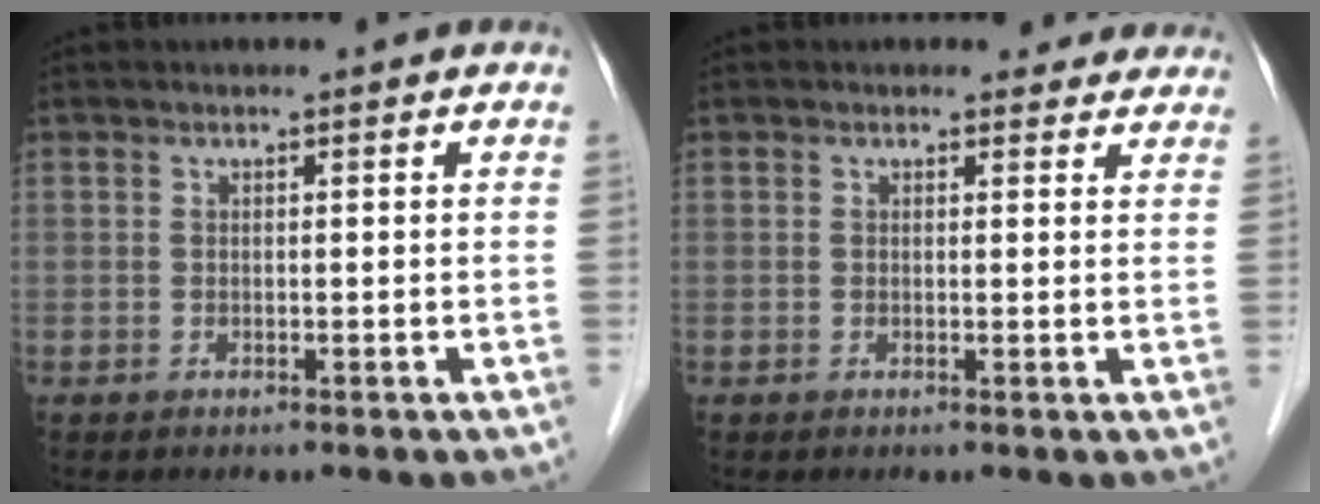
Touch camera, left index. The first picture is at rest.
{"total": 3.4, "force": [3.0, 1.6, 0.2], "torque": [0.012, -0.001, 0.016]}